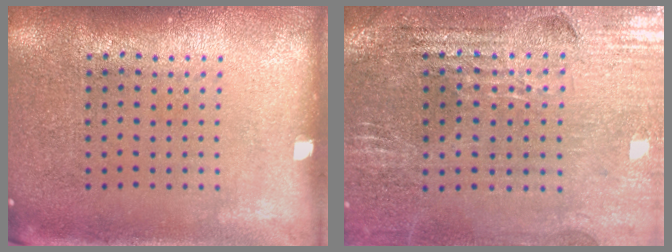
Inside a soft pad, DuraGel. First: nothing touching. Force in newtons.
{"total": 2.9, "press": 2.9, "slide": 0.5}